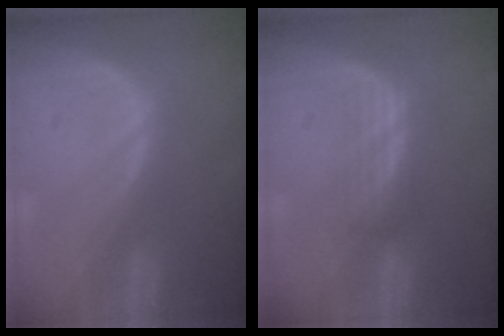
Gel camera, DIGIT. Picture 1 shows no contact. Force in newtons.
{"total": 3.0, "press": 2.6, "slide": 1.5}